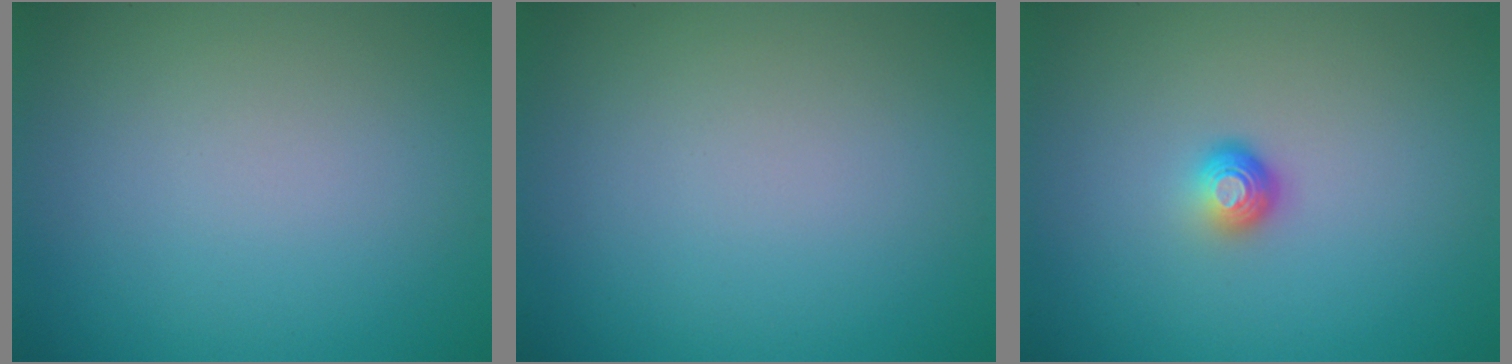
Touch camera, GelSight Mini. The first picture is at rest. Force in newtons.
{"total": 0.0}
{"total": 1.7, "press": 1.1, "slide": 1.3}